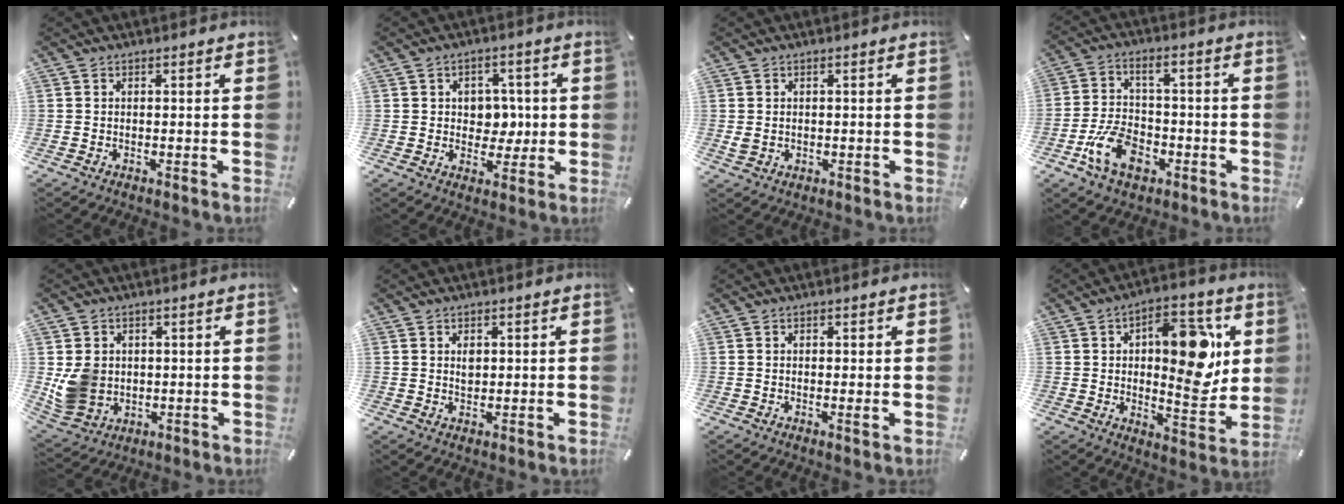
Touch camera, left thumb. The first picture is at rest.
{"total": 6.4, "force": [0.4, 5.5, 3.1], "torque": [-0.031, 0.000, 0.003]}
{"total": 1.7, "force": [0.1, 1.4, 0.9], "torque": [-0.019, 0.003, 0.002]}
{"total": 11.4, "force": [-4.2, 7.7, 7.3], "torque": [-0.159, 0.010, -0.079]}
{"total": 8.1, "force": [0.6, 7.5, 3.0], "torque": [-0.070, -0.004, 0.013]}
{"total": 2.2, "force": [0.7, 1.7, 1.2], "torque": [-0.018, -0.001, 0.011]}
{"total": 1.3, "force": [0.1, 0.4, 1.2], "torque": [-0.022, -0.001, 0.002]}
{"total": 17.2, "force": [4.9, 8.7, 14.0], "torque": [-0.163, -0.024, 0.078]}